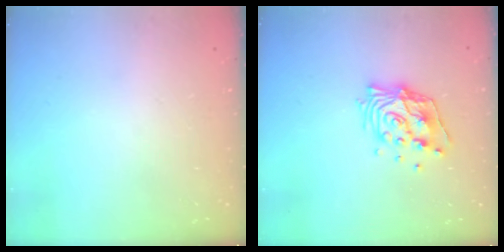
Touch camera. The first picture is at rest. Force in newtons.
{"total": 13.4, "press": 13.4, "slide": 1.1}